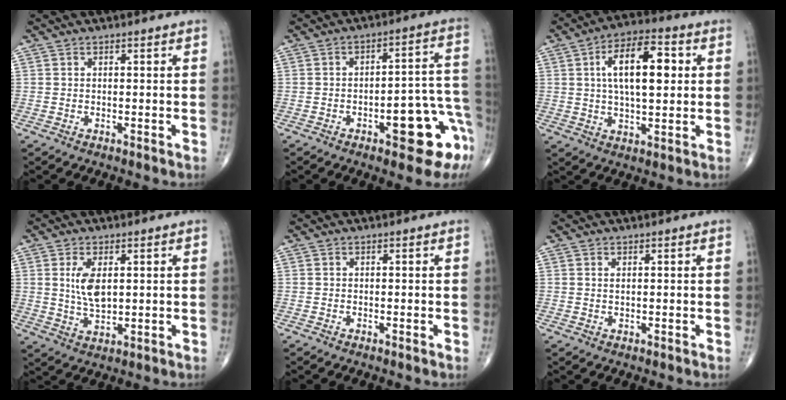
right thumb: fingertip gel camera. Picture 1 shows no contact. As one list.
[{"total": 15.1, "force": [-6.4, 5.5, 12.5], "torque": [-0.093, 0.056, -0.069]}, {"total": 13.7, "force": [2.7, 6.1, 12.0], "torque": [-0.188, 0.008, 0.043]}, {"total": 6.4, "force": [1.5, 3.2, 5.4], "torque": [-0.100, -0.011, 0.034]}, {"total": 0.0}, {"total": 0.6, "force": [0.3, 0.2, 0.5], "torque": [-0.012, 0.001, 0.007]}]